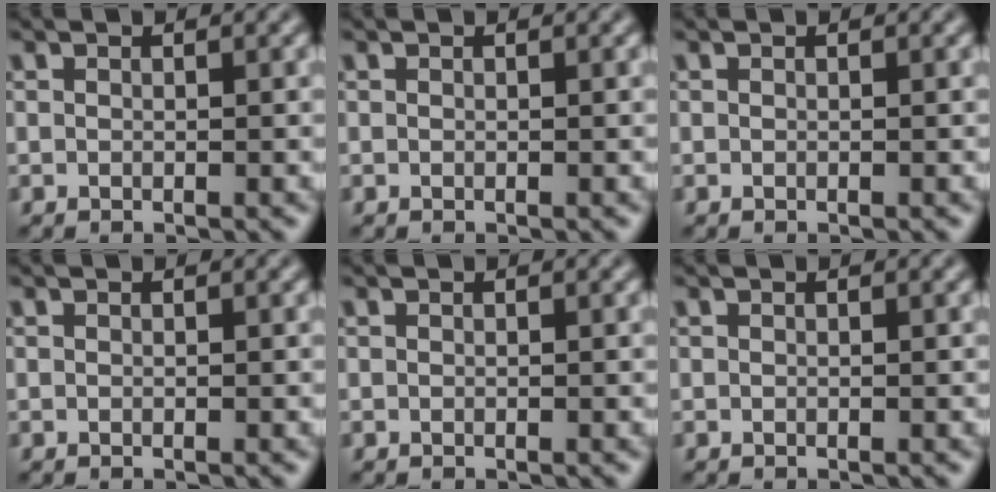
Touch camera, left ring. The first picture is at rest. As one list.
[{"total": 0.0}, {"total": 0.0}, {"total": 0.0}, {"total": 0.0}, {"total": 0.0}]